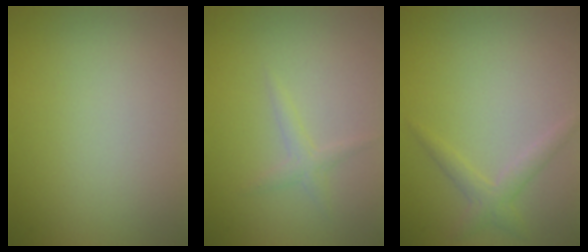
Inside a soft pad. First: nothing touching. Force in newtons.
{"total": 1.3, "press": 1.3, "slide": 0.1}
{"total": 1.8, "press": 1.8, "slide": 0.1}